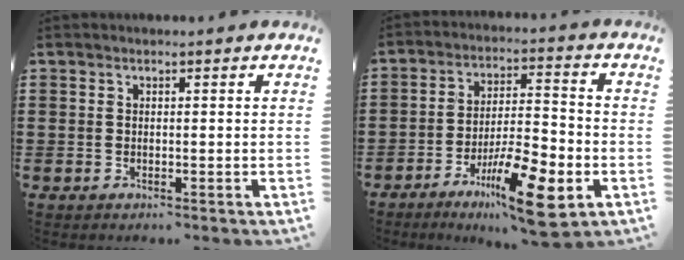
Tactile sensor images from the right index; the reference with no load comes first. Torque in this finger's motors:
{"motor_torque": [1.02, -0.63, 0.08, -0.01]}